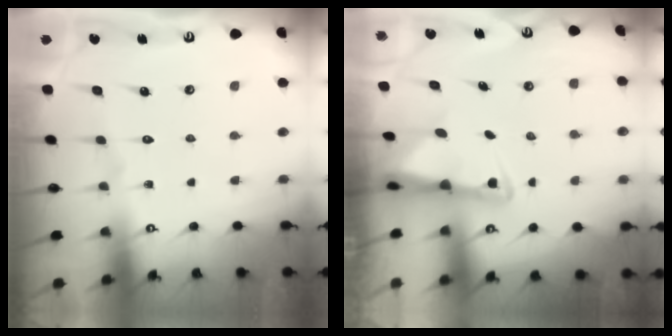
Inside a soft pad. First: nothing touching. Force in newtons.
{"total": 2.5, "press": 2.4, "slide": 0.5}